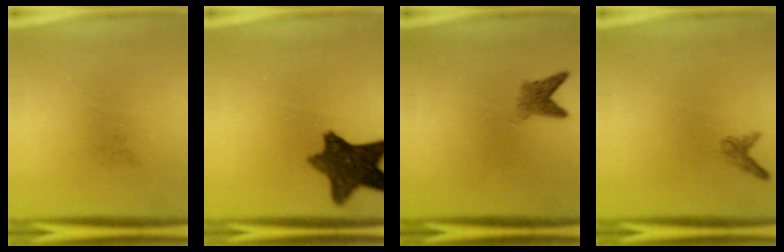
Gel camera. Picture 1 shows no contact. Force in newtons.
{"total": 10.8}
{"total": 2.4}
{"total": 1.1}